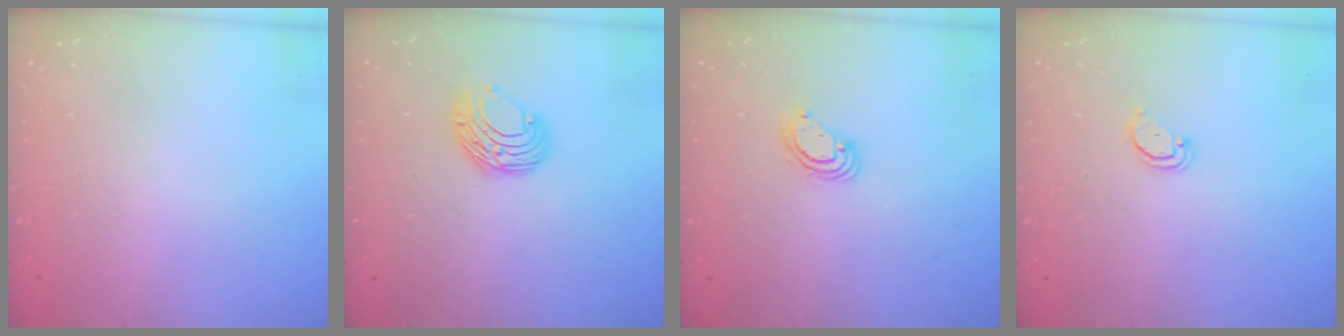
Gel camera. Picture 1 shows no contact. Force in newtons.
{"total": 8.1, "press": 8.1, "slide": 0.4}
{"total": 3.9, "press": 3.9, "slide": 0.1}
{"total": 2.1, "press": 2.1, "slide": 0.2}